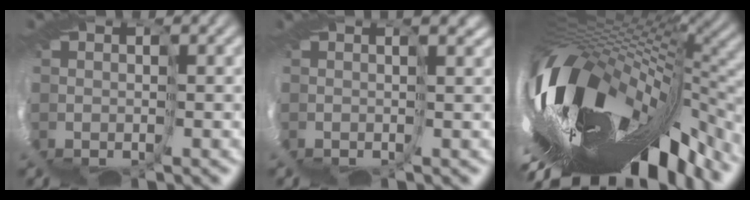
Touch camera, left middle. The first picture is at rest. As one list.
[{"total": 2.8, "force": [0.1, -2.3, -1.5], "torque": [0.016, -0.006, 0.012]}, {"total": 9.7, "force": [-3.0, 1.6, 9.1], "torque": [-0.182, -0.001, -0.050]}]